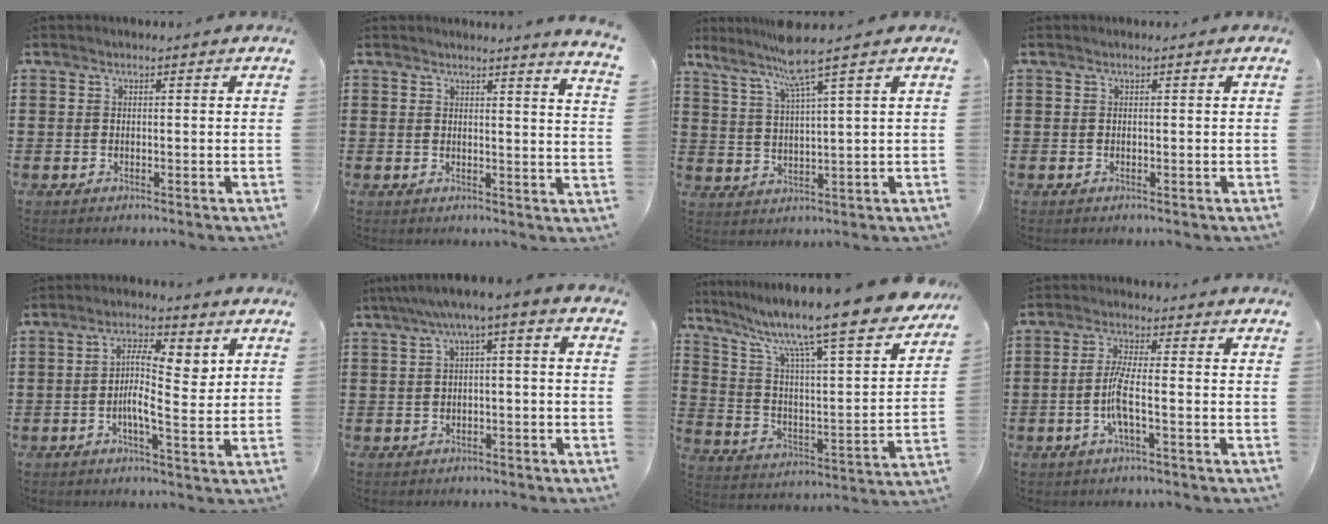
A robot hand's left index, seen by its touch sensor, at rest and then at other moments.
{"total": 2.9, "force": [2.6, -1.0, 0.7], "torque": [-0.013, -0.021, 0.045]}
{"total": 6.8, "force": [5.0, -0.6, 4.5], "torque": [-0.105, -0.020, 0.083]}
{"total": 0.0}
{"total": 7.7, "force": [0.6, 2.7, 7.2], "torque": [-0.127, 0.010, 0.007]}
{"total": 3.6, "force": [-1.4, 0.5, 3.2], "torque": [-0.059, 0.001, -0.033]}
{"total": 12.3, "force": [9.8, 0.7, 7.4], "torque": [-0.164, -0.073, 0.153]}
{"total": 5.2, "force": [-1.6, 0.7, 4.9], "torque": [-0.107, -0.006, -0.037]}